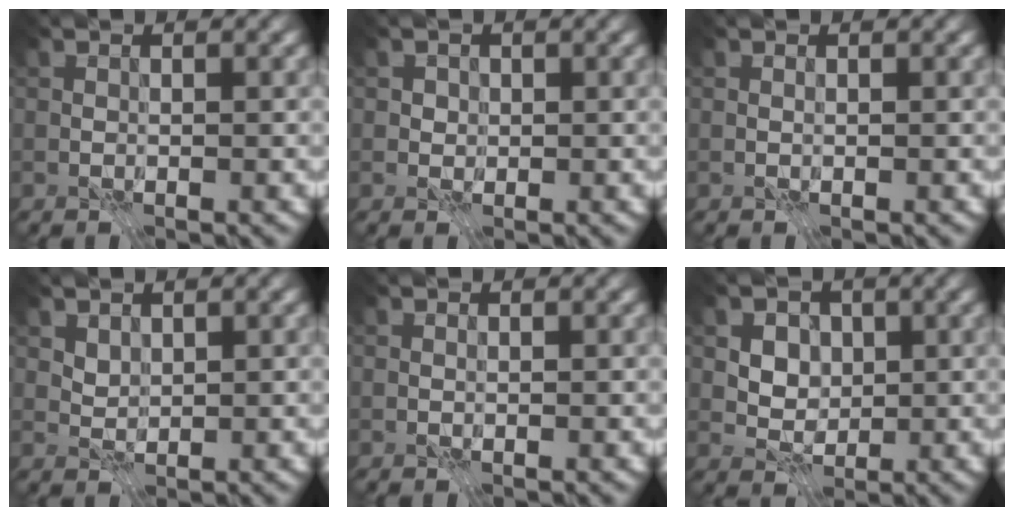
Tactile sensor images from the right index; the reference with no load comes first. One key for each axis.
{"total": 0.9, "fx": 0.3, "fy": 0.9, "fz": 0.2, "tx": 0.001, "ty": -0.002, "tz": 0.002}
{"total": 0.0}
{"total": 1.5, "fx": 1.0, "fy": 0.9, "fz": 0.6, "tx": -0.016, "ty": -0.001, "tz": 0.023}
{"total": 0.0}
{"total": 4.7, "fx": 1.6, "fy": 3.6, "fz": 2.5, "tx": -0.044, "ty": 0.007, "tz": 0.026}